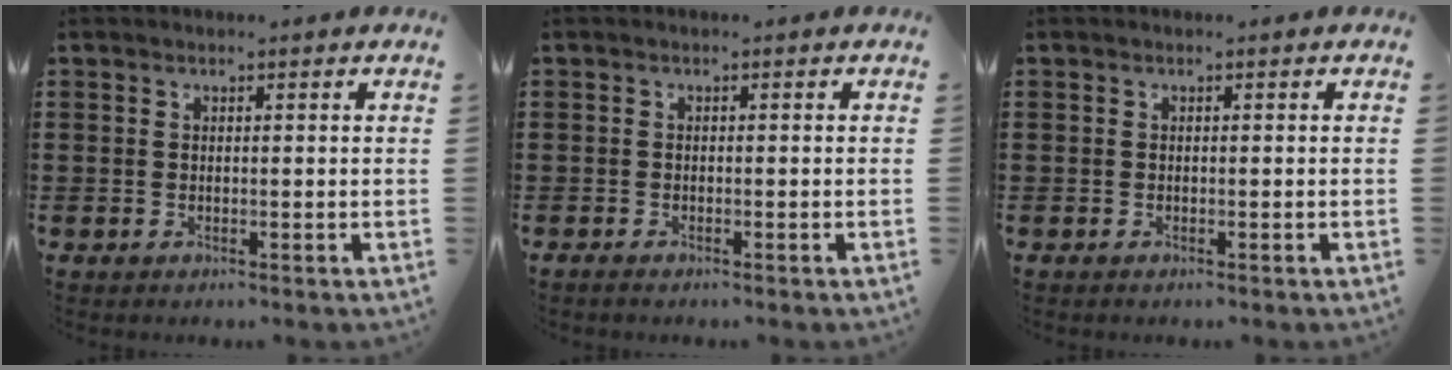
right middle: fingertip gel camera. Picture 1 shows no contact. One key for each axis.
{"total": 0.5, "fx": -0.4, "fy": 0.0, "fz": 0.3, "tx": -0.008, "ty": -0.007, "tz": -0.006}
{"total": 0.0}